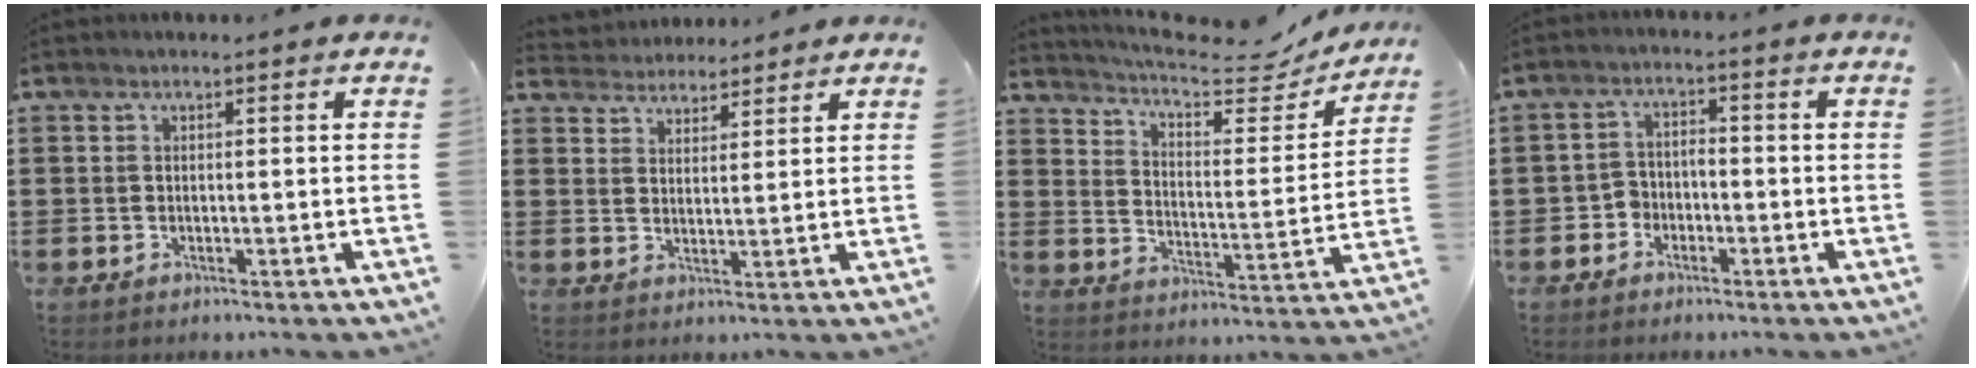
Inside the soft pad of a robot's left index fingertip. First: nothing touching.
{"total": 3.5, "force": [3.4, 1.0, -0.5], "torque": [-0.006, -0.009, 0.063]}
{"total": 6.9, "force": [6.2, 1.1, 2.8], "torque": [-0.069, -0.047, 0.099]}
{"total": 2.9, "force": [-2.2, 1.8, 0.5], "torque": [-0.018, 0.005, -0.049]}